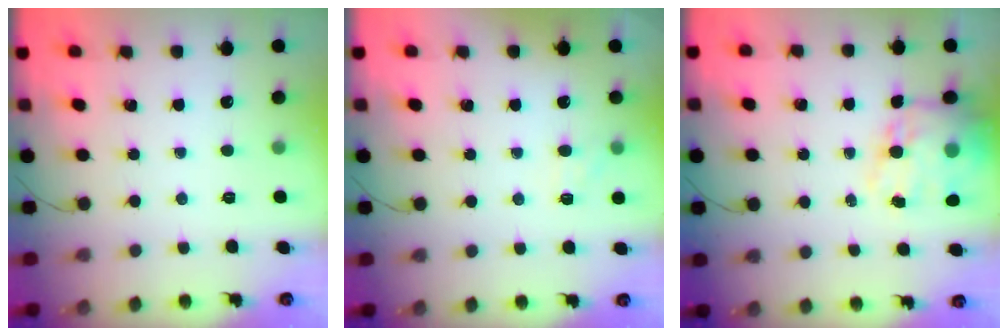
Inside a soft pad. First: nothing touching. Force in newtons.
{"total": 5.3, "press": 5.1, "slide": 1.4}
{"total": 17.3, "press": 16.8, "slide": 4.4}